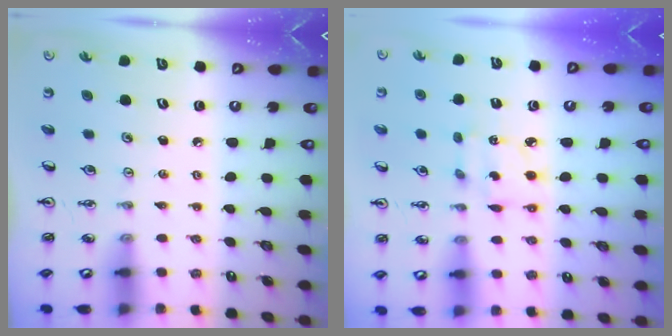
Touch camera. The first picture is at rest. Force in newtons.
{"total": 5.0, "press": 4.9, "slide": 0.1}